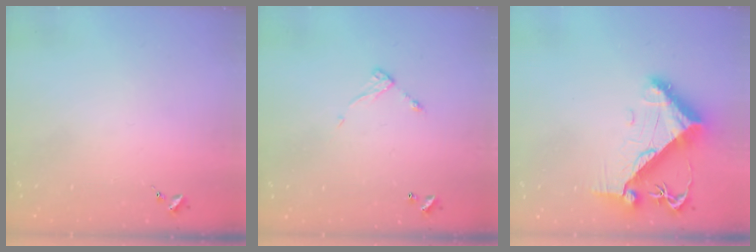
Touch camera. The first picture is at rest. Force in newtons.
{"total": 6.4, "press": 6.4, "slide": 0.4}
{"total": 11.0, "press": 10.9, "slide": 1.4}